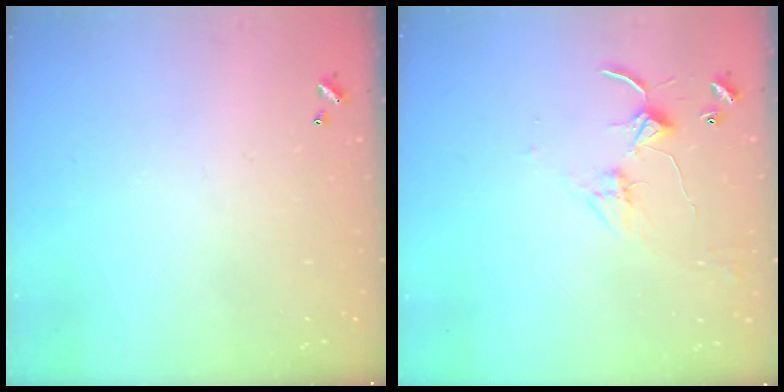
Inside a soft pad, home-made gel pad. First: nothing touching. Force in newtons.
{"total": 2.8, "press": 2.8, "slide": 0.4}